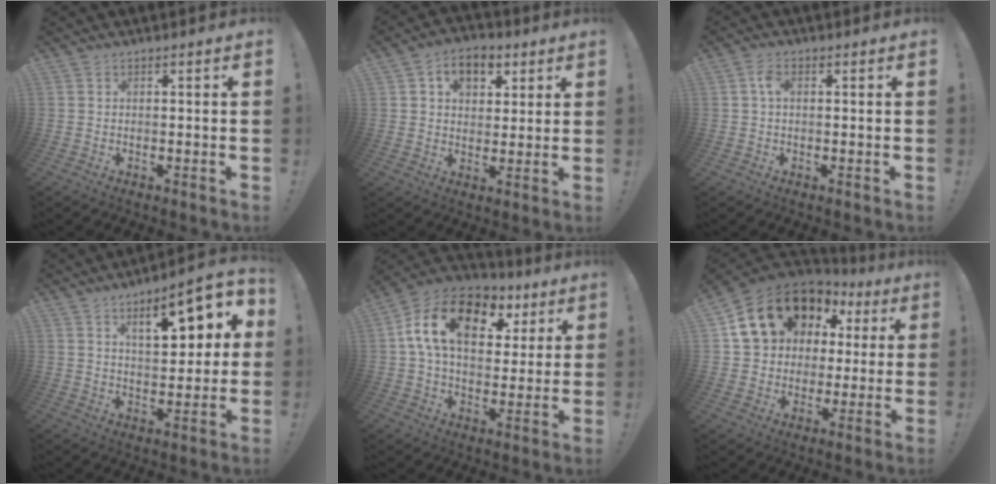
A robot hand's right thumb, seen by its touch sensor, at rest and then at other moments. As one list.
[{"total": 9.2, "force": [4.0, 6.8, 4.8], "torque": [-0.070, -0.006, 0.076]}, {"total": 3.2, "force": [0.6, 1.7, 2.7], "torque": [-0.047, 0.007, 0.008]}, {"total": 14.3, "force": [6.4, 5.2, 11.8], "torque": [-0.160, -0.027, 0.099]}, {"total": 18.1, "force": [6.7, 11.4, 12.4], "torque": [-0.202, -0.010, 0.120]}, {"total": 18.3, "force": [8.4, 13.7, 8.8], "torque": [-0.147, -0.032, 0.177]}]